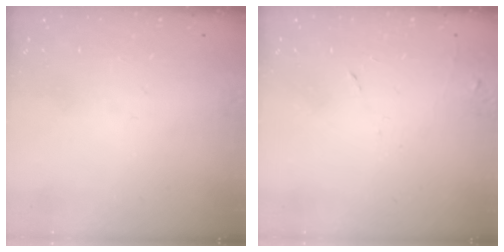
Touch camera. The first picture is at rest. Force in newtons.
{"total": 6.1, "press": 6.1, "slide": 0.6}